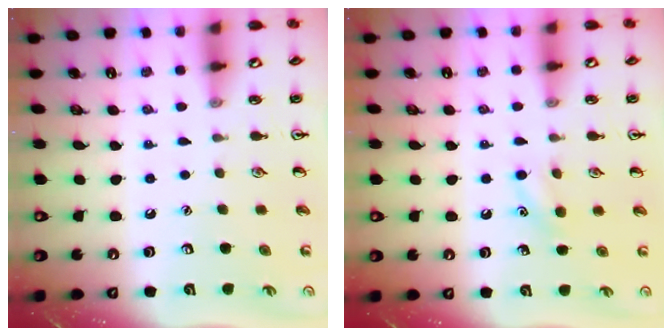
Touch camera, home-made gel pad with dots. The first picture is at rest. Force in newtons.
{"total": 6.8, "press": 6.5, "slide": 1.9}